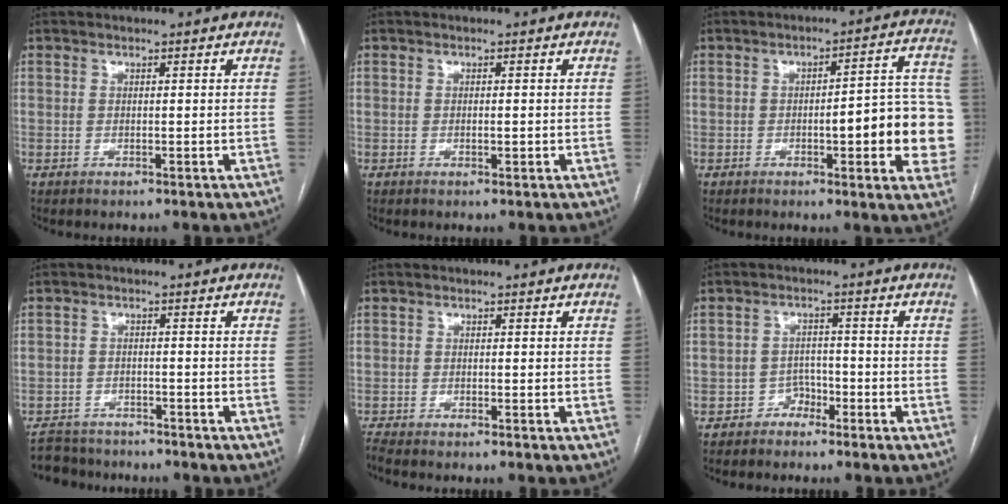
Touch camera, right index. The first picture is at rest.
{"total": 0.8, "force": [-0.2, 0.2, 0.7], "torque": [-0.013, -0.001, 0.000]}
{"total": 13.8, "force": [-2.3, 2.9, 13.3], "torque": [-0.128, 0.029, -0.025]}
{"total": 5.9, "force": [-5.4, 2.4, 0.2], "torque": [-0.001, -0.004, -0.090]}
{"total": 1.6, "force": [-1.5, -0.6, 0.1], "torque": [-0.007, -0.006, -0.031]}
{"total": 2.5, "force": [-1.8, 1.8, -0.3], "torque": [0.010, 0.010, -0.032]}